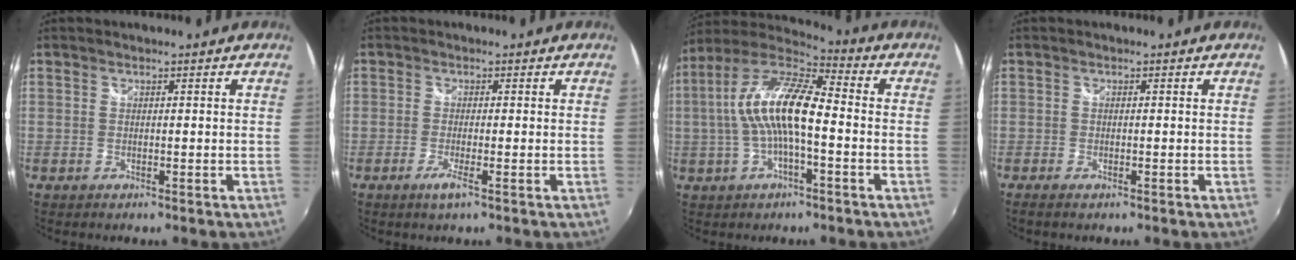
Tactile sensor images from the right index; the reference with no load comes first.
{"total": 2.5, "force": [-1.4, -0.2, 2.1], "torque": [-0.046, -0.009, -0.029]}
{"total": 14.3, "force": [-1.1, 4.3, 13.6], "torque": [-0.262, 0.015, -0.026]}
{"total": 1.6, "force": [-1.1, 0.5, 0.9], "torque": [-0.020, -0.006, -0.020]}